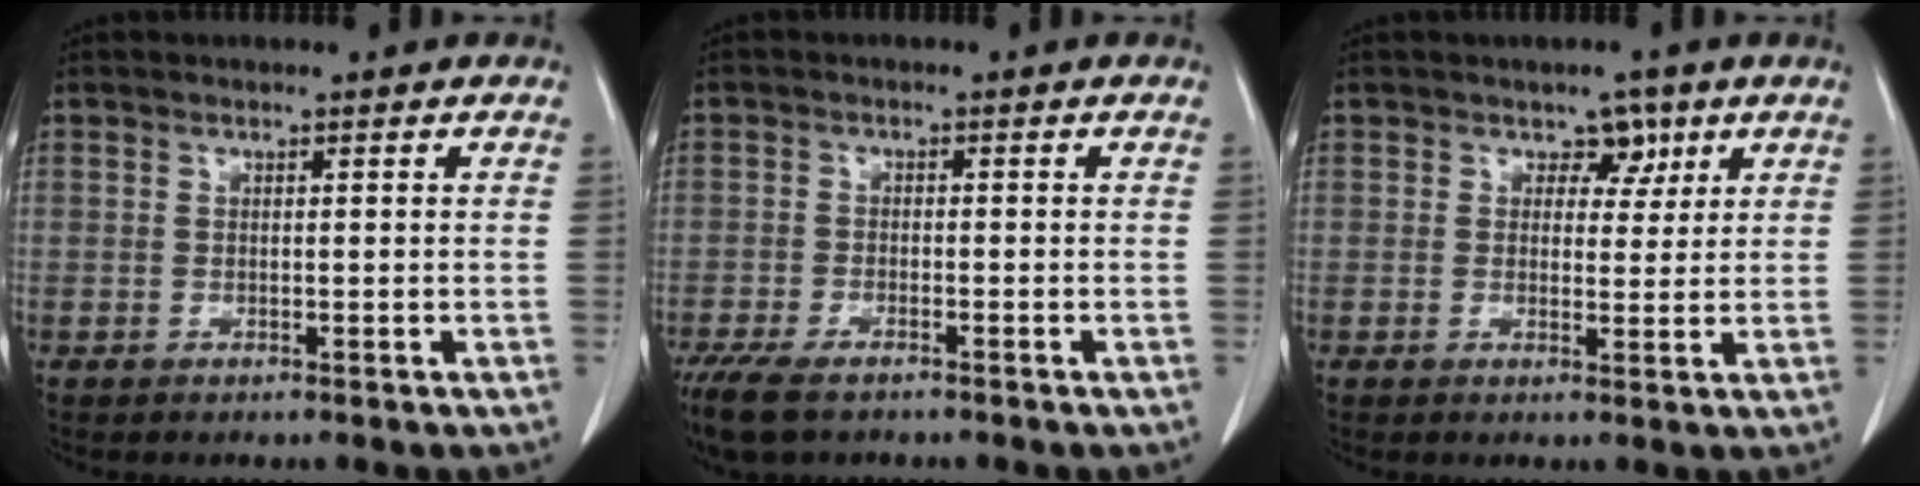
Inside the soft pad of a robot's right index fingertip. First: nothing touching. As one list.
[{"total": 7.5, "force": [-5.6, 2.5, 4.2], "torque": [-0.077, -0.015, -0.095]}, {"total": 3.3, "force": [1.7, 2.3, 1.5], "torque": [-0.008, 0.002, 0.022]}]